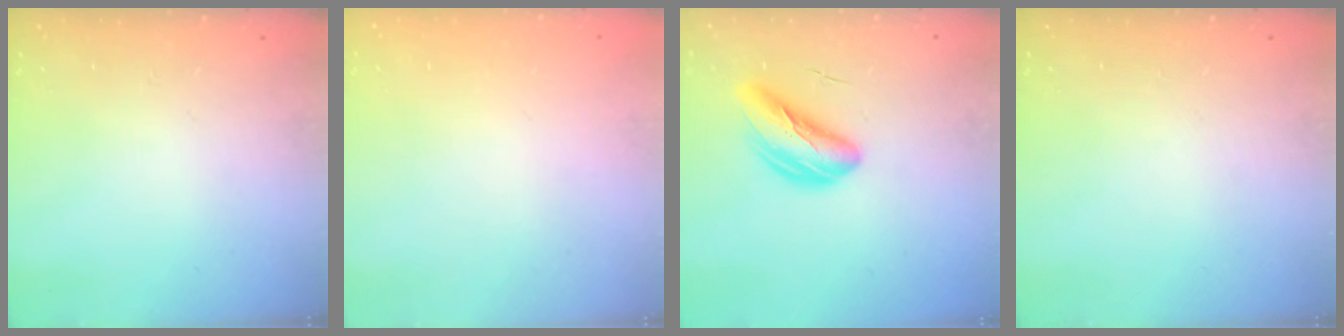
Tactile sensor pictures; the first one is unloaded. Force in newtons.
{"total": 2.0, "press": 2.0, "slide": 0.1}
{"total": 8.4, "press": 8.2, "slide": 2.2}
{"total": 0.0}